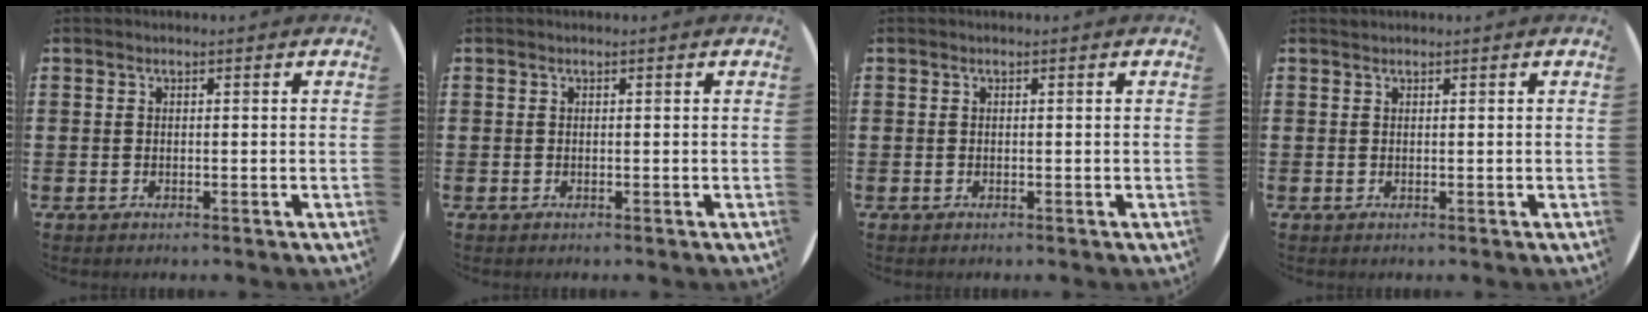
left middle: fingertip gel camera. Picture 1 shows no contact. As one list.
[{"total": 0.0}, {"total": 0.0}, {"total": 0.0}]